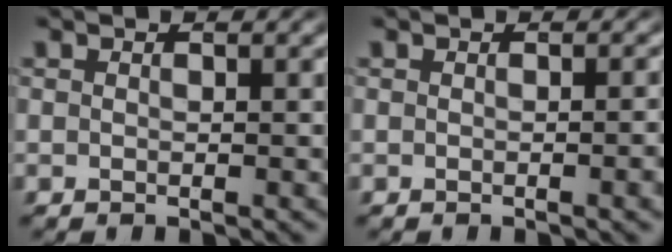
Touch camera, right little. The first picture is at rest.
{"total": 0.8, "force": [-0.3, -0.1, 0.7], "torque": [-0.009, 0.007, -0.006]}